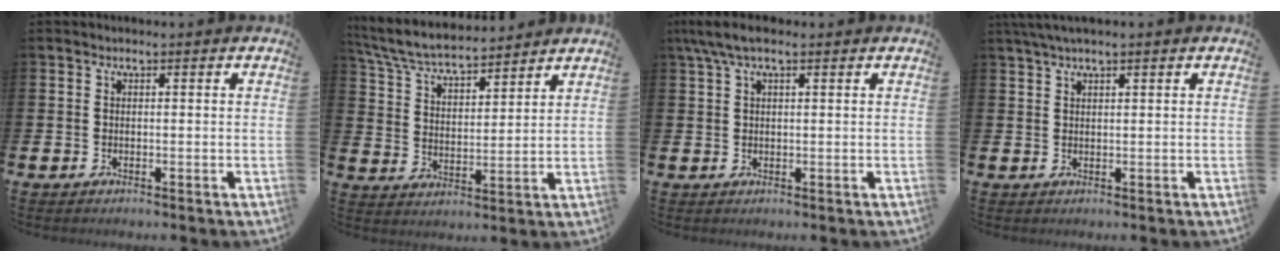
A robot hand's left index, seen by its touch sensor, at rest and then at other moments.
{"total": 6.7, "force": [6.3, 1.1, 1.8], "torque": [-0.065, -0.037, 0.111]}
{"total": 4.0, "force": [2.5, 1.2, 3.0], "torque": [-0.061, 0.003, 0.044]}
{"total": 2.1, "force": [1.6, 0.2, 1.4], "torque": [-0.034, 0.006, 0.030]}